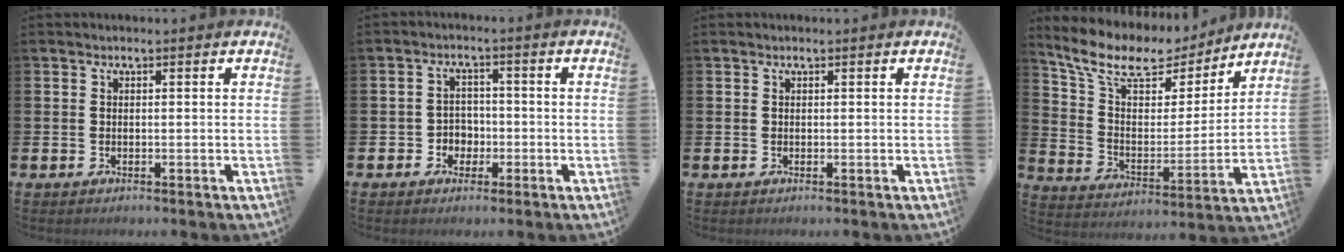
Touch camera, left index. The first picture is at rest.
{"total": 2.8, "force": [-1.1, 2.5, 0.7], "torque": [-0.016, 0.001, -0.029]}
{"total": 0.0}
{"total": 10.3, "force": [8.7, 4.2, 3.5], "torque": [-0.118, -0.054, 0.151]}